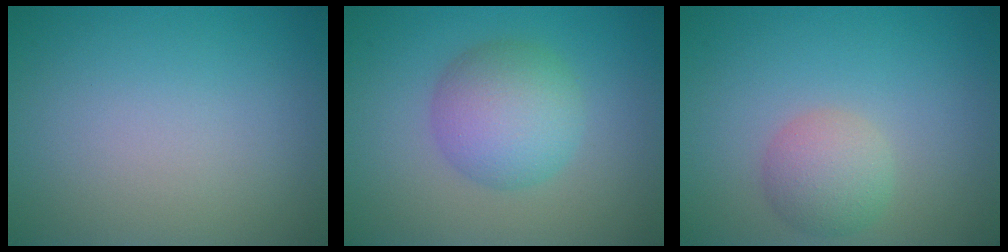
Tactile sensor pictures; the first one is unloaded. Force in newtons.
{"total": 5.3, "press": 5.3, "slide": 0.1}
{"total": 3.0, "press": 3.0, "slide": 0.1}